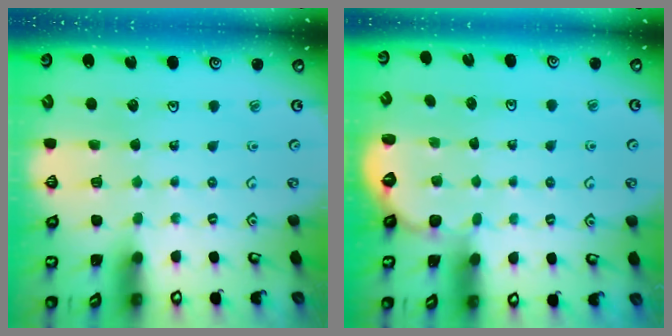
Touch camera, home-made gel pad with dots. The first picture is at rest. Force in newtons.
{"total": 2.0, "press": 0.6, "slide": 1.9}